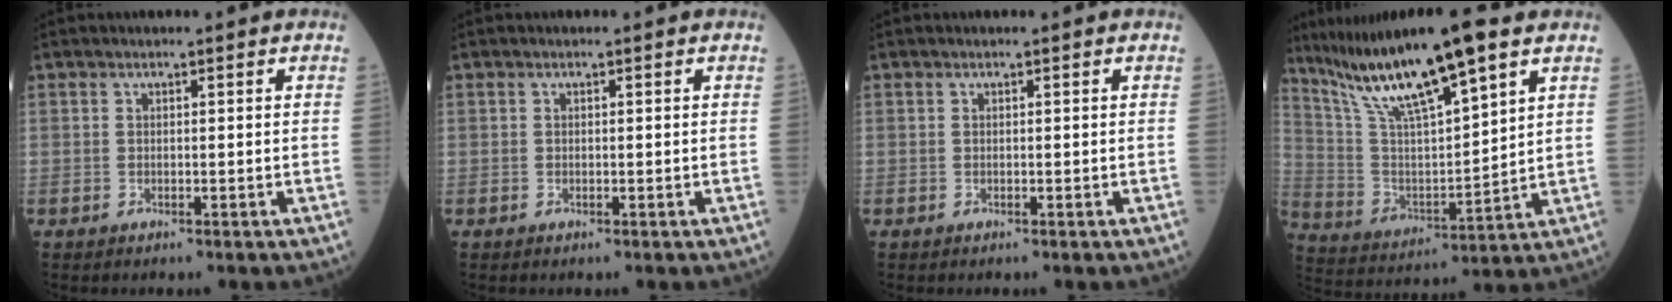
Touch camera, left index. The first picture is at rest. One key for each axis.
{"total": 0.0}
{"total": 0.0}
{"total": 16.9, "fx": 12.2, "fy": 1.4, "fz": 11.6, "tx": -0.215, "ty": 0.010, "tz": 0.228}